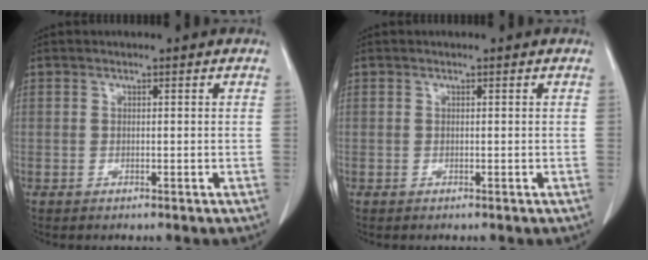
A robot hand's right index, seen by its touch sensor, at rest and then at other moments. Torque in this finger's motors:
{"motor_torque": [0.00, 0.00, 0.01, 0.00]}